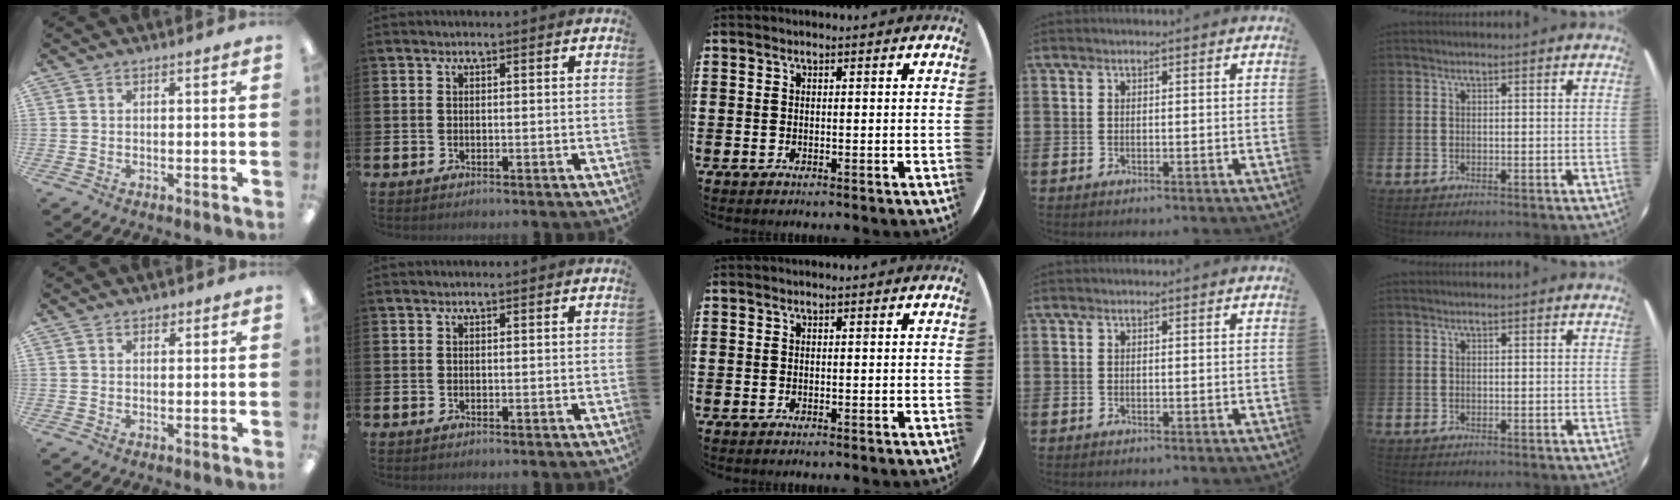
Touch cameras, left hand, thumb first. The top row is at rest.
{"thumb": {"total": 1.6, "force": [1.2, 0.9, 0.5], "torque": [-0.003, -0.002, 0.020]}}